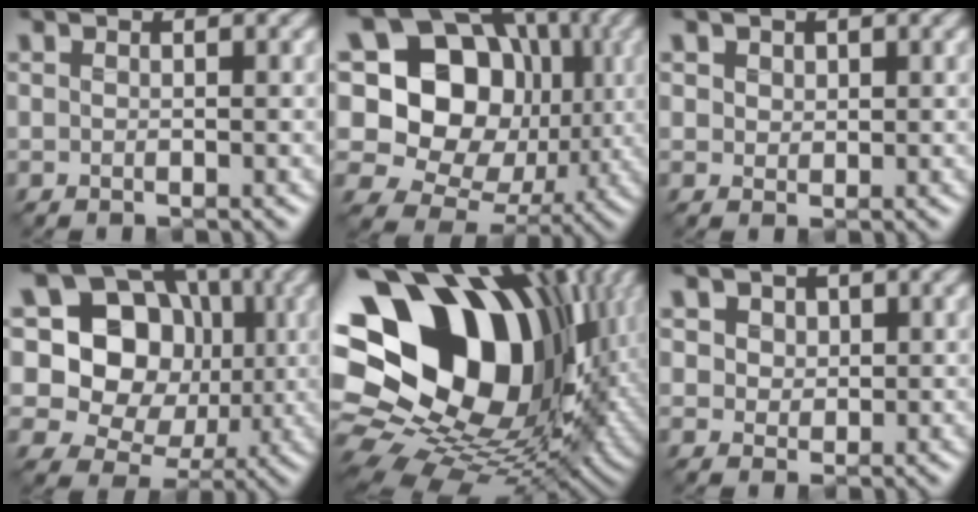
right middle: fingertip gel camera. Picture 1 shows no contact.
{"total": 17.3, "force": [3.3, 14.0, 9.7], "torque": [-0.194, 0.046, 0.060]}
{"total": 2.0, "force": [1.0, 1.5, 0.8], "torque": [-0.026, -0.002, 0.019]}
{"total": 14.0, "force": [2.1, 11.6, 7.6], "torque": [-0.155, 0.044, 0.018]}
{"total": 21.0, "force": [3.3, 14.8, 14.4], "torque": [-0.275, -0.014, 0.077]}
{"total": 3.6, "force": [1.7, 2.8, 1.5], "torque": [-0.043, -0.002, 0.027]}